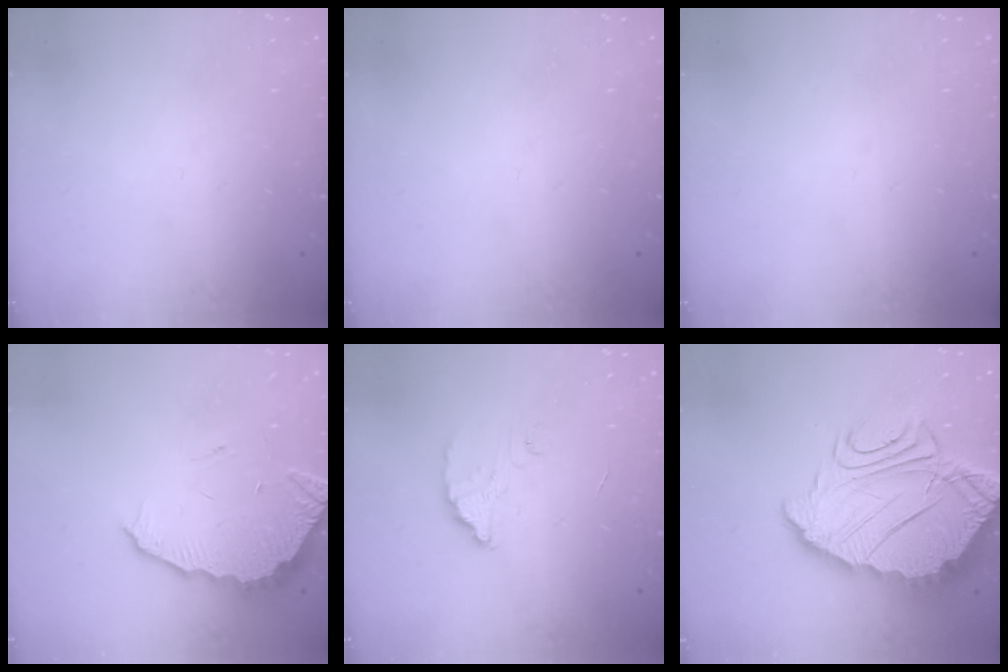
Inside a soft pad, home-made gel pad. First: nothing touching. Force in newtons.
{"total": 0.0}
{"total": 0.0}
{"total": 3.9, "press": 3.9, "slide": 0.2}
{"total": 3.0, "press": 3.0, "slide": 0.3}
{"total": 18.5, "press": 18.5, "slide": 1.5}